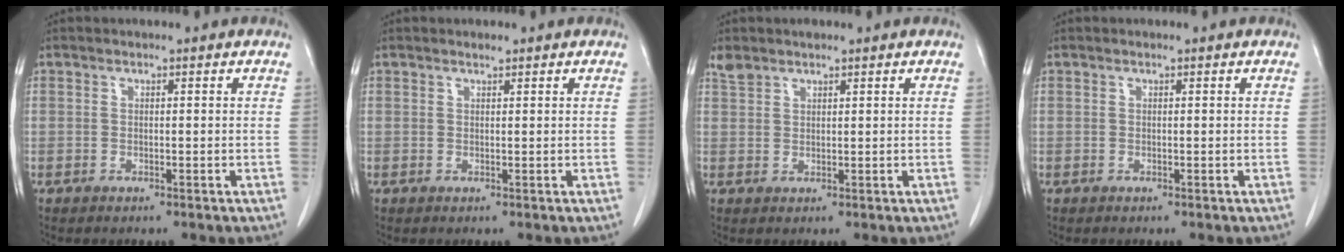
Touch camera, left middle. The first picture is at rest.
{"total": 0.6, "force": [0.5, 0.0, 0.2], "torque": [-0.013, -0.004, 0.011]}
{"total": 2.3, "force": [2.0, 0.8, 0.6], "torque": [-0.020, 0.011, 0.041]}
{"total": 0.0}